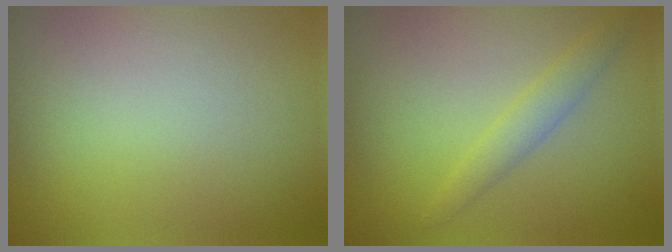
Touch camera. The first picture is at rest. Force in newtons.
{"total": 1.9, "press": 1.9, "slide": 0.1}